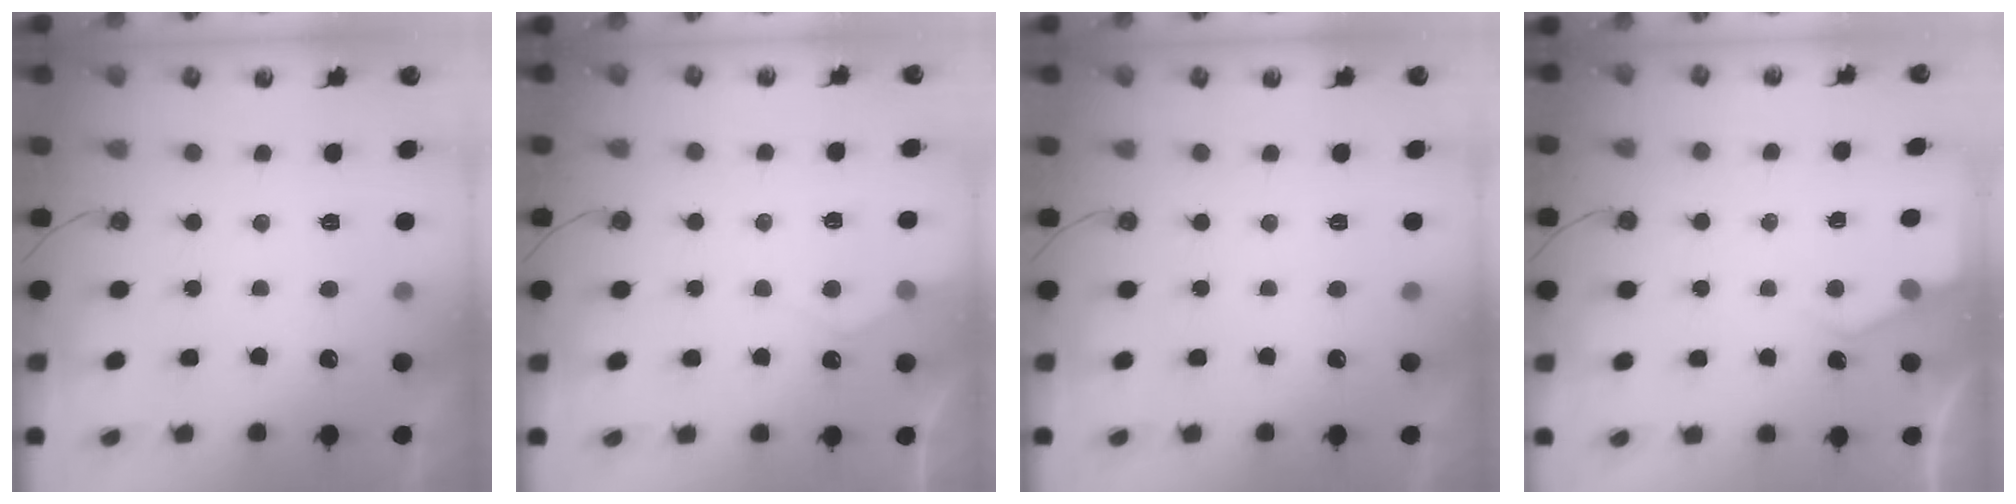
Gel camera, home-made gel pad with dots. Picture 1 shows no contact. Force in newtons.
{"total": 5.6, "press": 5.6, "slide": 0.7}
{"total": 0.0}
{"total": 3.9, "press": 3.8, "slide": 0.4}